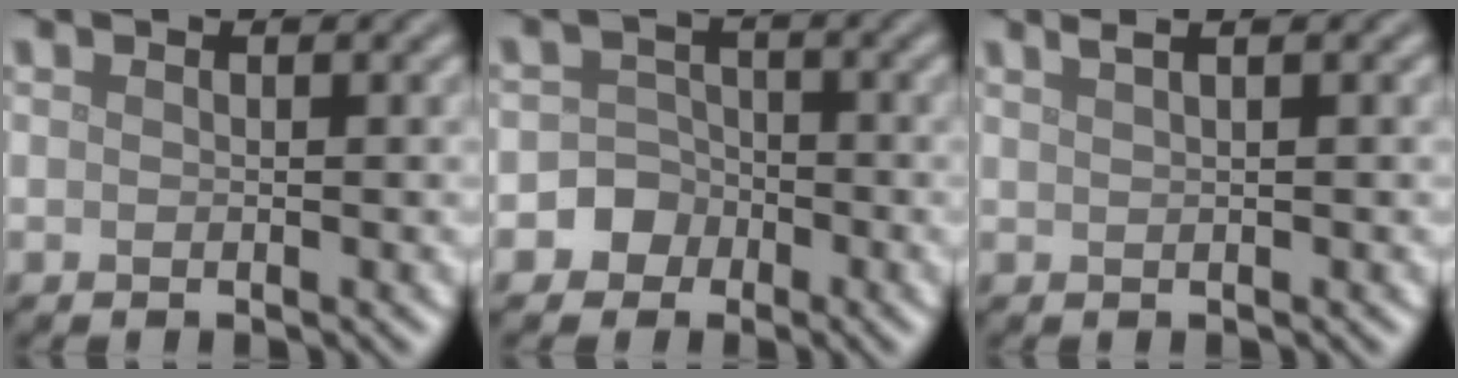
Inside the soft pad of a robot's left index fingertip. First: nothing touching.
{"total": 3.5, "force": [-1.6, 3.0, 0.3], "torque": [0.034, 0.005, -0.043]}
{"total": 3.6, "force": [2.2, 1.7, 2.4], "torque": [-0.012, 0.028, 0.004]}